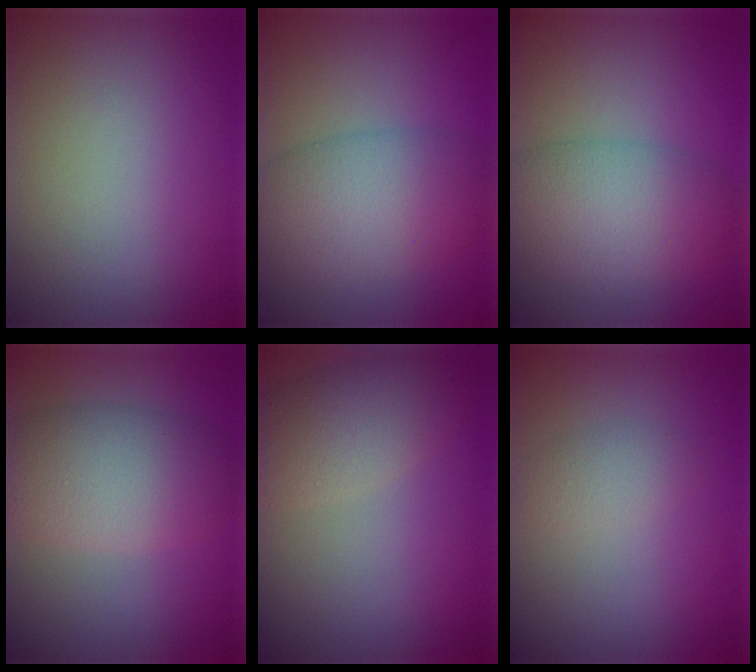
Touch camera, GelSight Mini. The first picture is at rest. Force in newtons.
{"total": 7.5, "press": 7.5, "slide": 0.2}
{"total": 6.9, "press": 6.9, "slide": 0.2}
{"total": 6.8, "press": 6.8, "slide": 0.5}
{"total": 4.3, "press": 4.3, "slide": 0.3}
{"total": 1.7, "press": 1.7, "slide": 0.0}